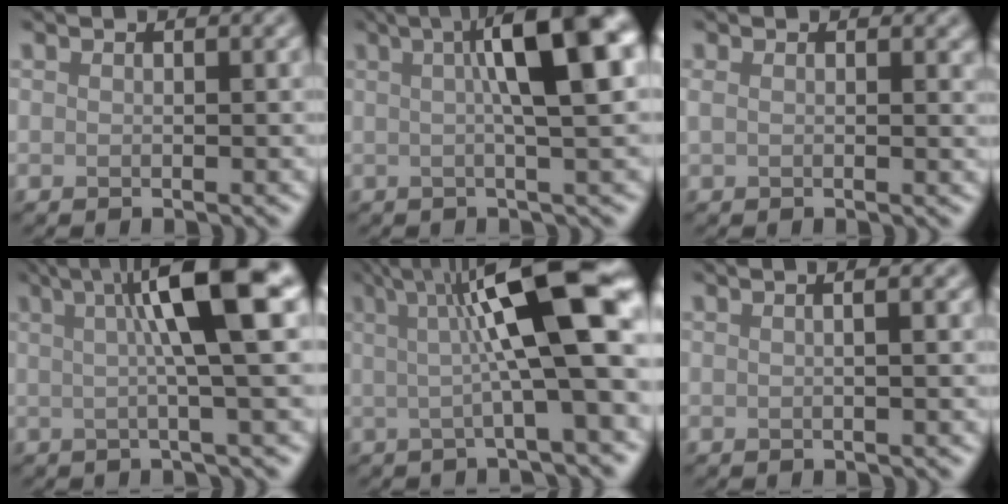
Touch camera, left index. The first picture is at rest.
{"total": 9.7, "force": [2.3, 2.3, 9.2], "torque": [-0.112, 0.020, 0.031]}
{"total": 1.7, "force": [1.0, 0.8, 1.2], "torque": [-0.015, 0.001, 0.013]}
{"total": 9.0, "force": [2.2, 1.3, 8.6], "torque": [-0.109, 0.016, 0.029]}
{"total": 11.3, "force": [2.0, 2.2, 10.9], "torque": [-0.148, 0.014, 0.027]}
{"total": 2.4, "force": [0.6, 1.1, 2.0], "torque": [-0.010, 0.010, -0.018]}